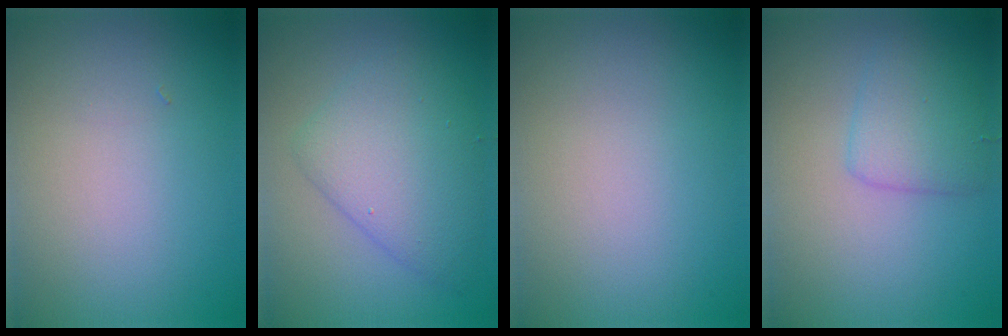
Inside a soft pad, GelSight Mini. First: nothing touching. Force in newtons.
{"total": 5.3, "press": 5.3, "slide": 0.3}
{"total": 0.0}
{"total": 2.9, "press": 2.9, "slide": 0.1}